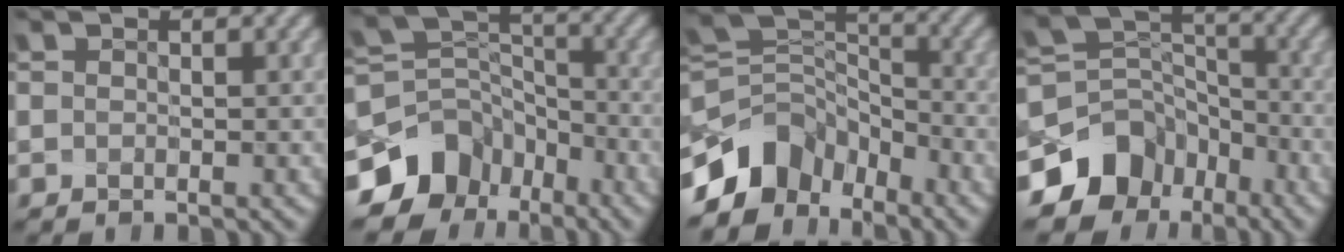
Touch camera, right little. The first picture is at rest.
{"total": 7.7, "force": [-4.7, 5.6, 2.5], "torque": [-0.037, 0.010, -0.086]}
{"total": 7.4, "force": [-4.6, 5.1, 2.8], "torque": [-0.040, 0.013, -0.096]}
{"total": 7.6, "force": [-4.6, 5.6, 2.3], "torque": [-0.032, 0.009, -0.084]}